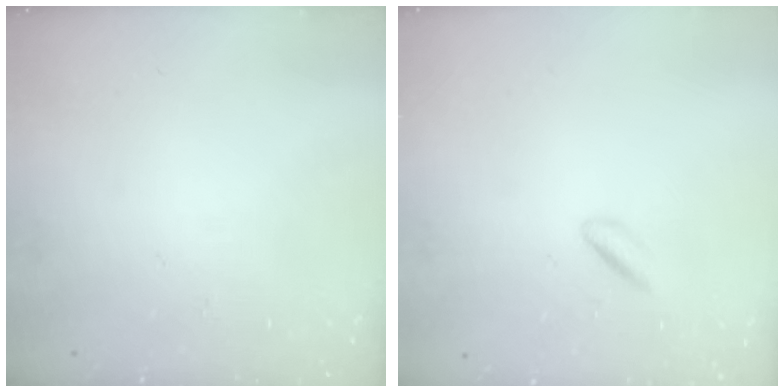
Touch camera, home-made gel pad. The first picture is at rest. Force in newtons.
{"total": 1.0, "press": 0.7, "slide": 0.7}